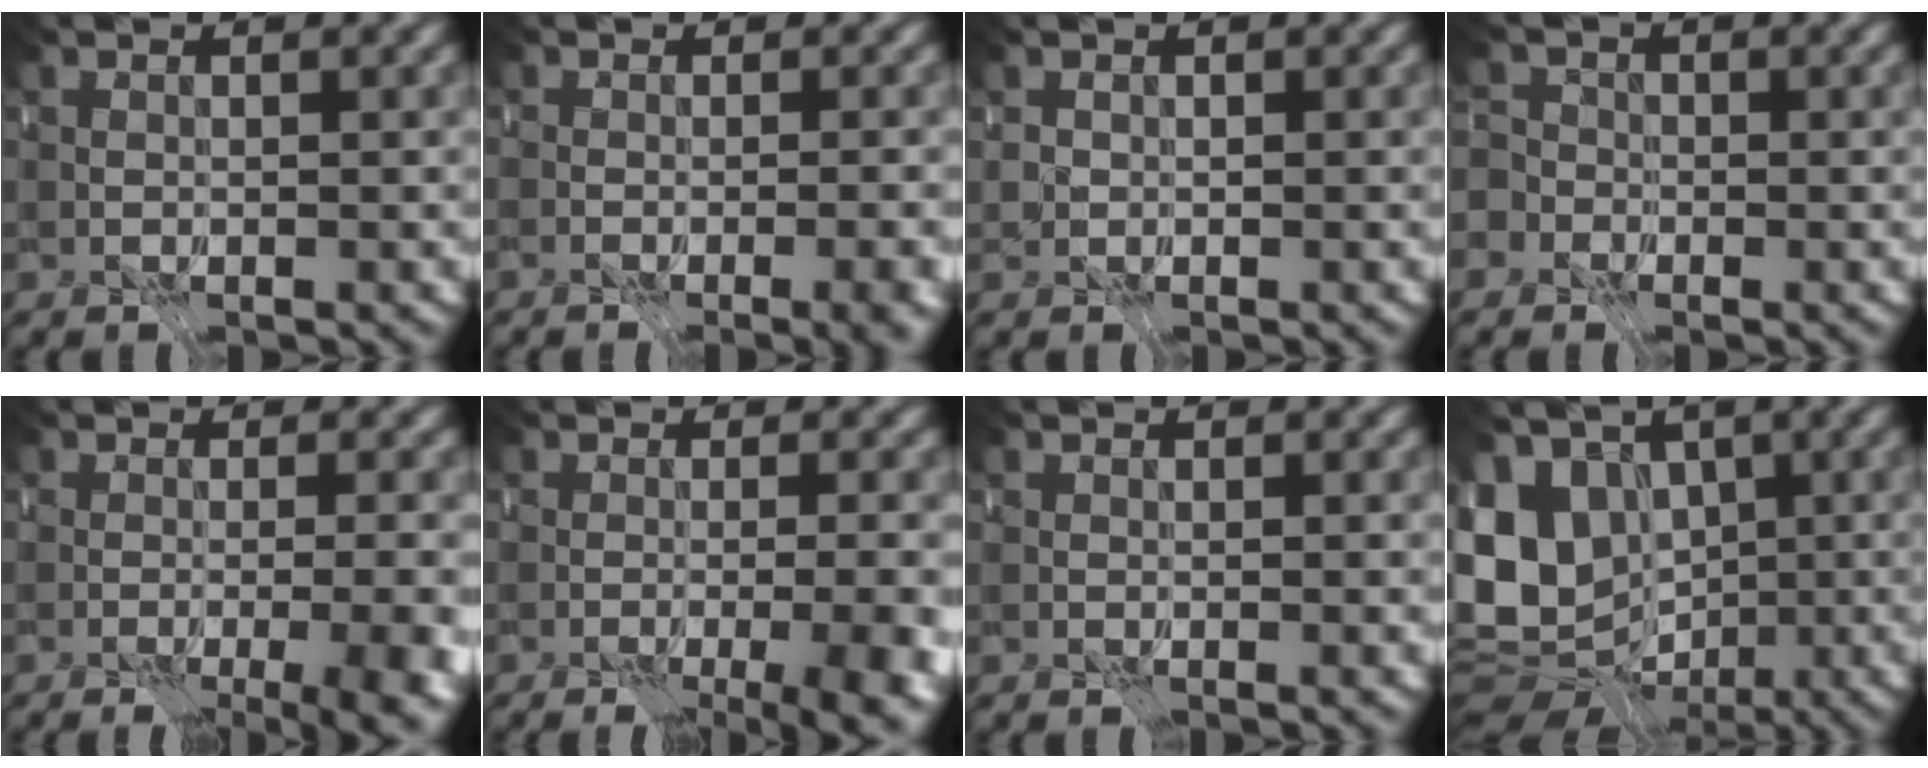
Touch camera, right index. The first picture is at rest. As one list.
[{"total": 5.3, "force": [-2.8, 2.2, 4.0], "torque": [-0.003, -0.016, -0.033]}, {"total": 0.5, "force": [-0.1, -0.1, -0.5], "torque": [0.006, -0.001, 0.004]}, {"total": 5.4, "force": [0.4, 4.7, 2.6], "torque": [-0.014, 0.014, -0.057]}, {"total": 11.1, "force": [-5.3, 4.8, 8.5], "torque": [-0.078, -0.008, -0.046]}, {"total": 11.5, "force": [-5.7, 4.7, 8.8], "torque": [-0.077, -0.004, -0.050]}, {"total": 0.6, "force": [-0.4, -0.4, -0.1], "torque": [0.011, -0.005, -0.009]}, {"total": 11.8, "force": [-1.8, 8.4, 8.1], "torque": [-0.161, -0.016, -0.021]}]